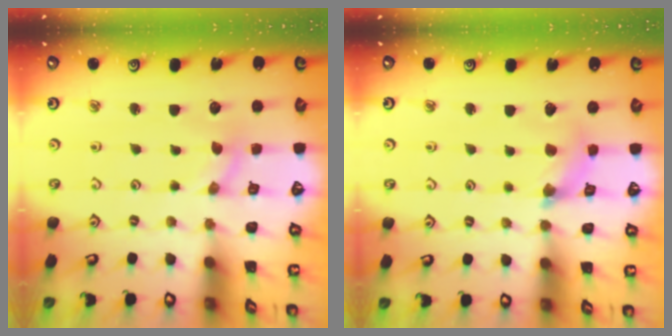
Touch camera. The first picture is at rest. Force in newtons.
{"total": 4.1, "press": 4.1, "slide": 0.5}